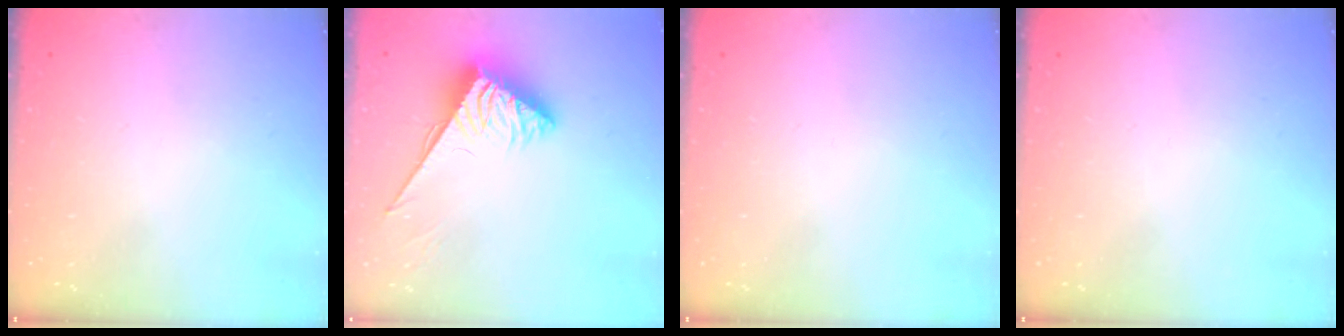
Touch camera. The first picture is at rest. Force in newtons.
{"total": 3.9, "press": 3.9, "slide": 0.5}
{"total": 0.0}
{"total": 0.0}